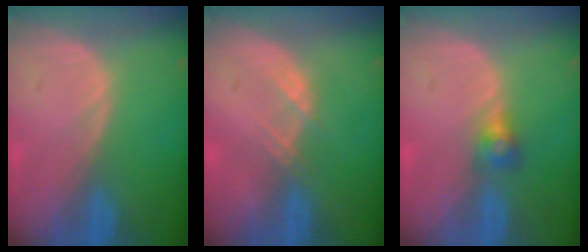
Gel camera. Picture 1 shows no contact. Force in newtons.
{"total": 1.5, "press": 1.4, "slide": 0.2}
{"total": 2.7, "press": 2.5, "slide": 0.9}